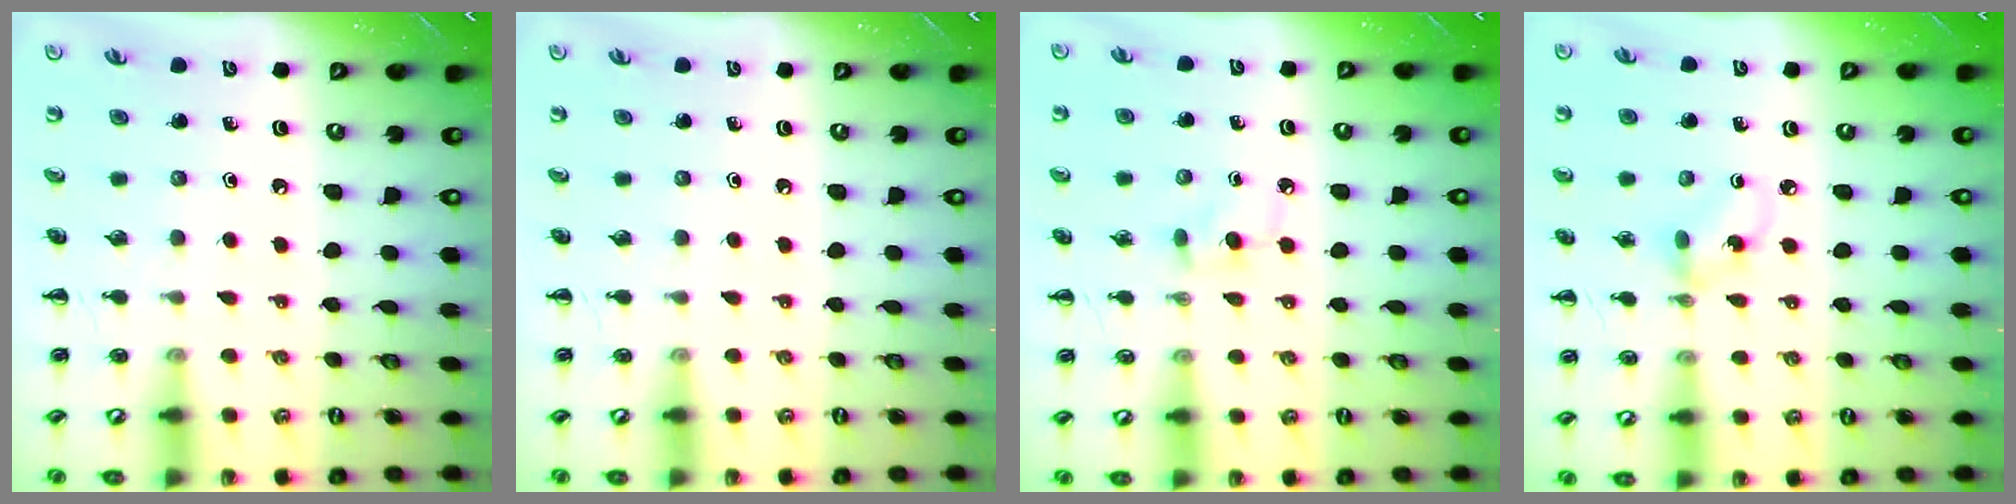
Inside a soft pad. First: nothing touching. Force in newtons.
{"total": 0.0}
{"total": 3.9, "press": 3.7, "slide": 1.2}
{"total": 3.7, "press": 3.6, "slide": 0.7}